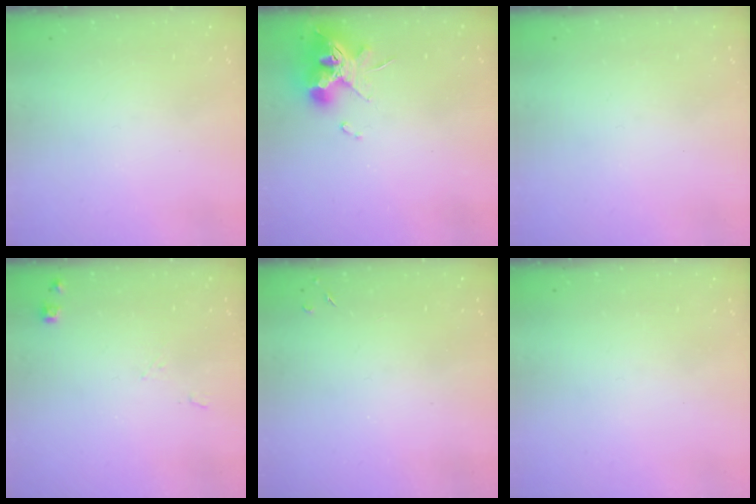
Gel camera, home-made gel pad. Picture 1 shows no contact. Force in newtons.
{"total": 12.2, "press": 12.2, "slide": 0.9}
{"total": 0.0}
{"total": 5.6, "press": 5.5, "slide": 0.9}
{"total": 2.5, "press": 2.5, "slide": 0.5}
{"total": 0.0}